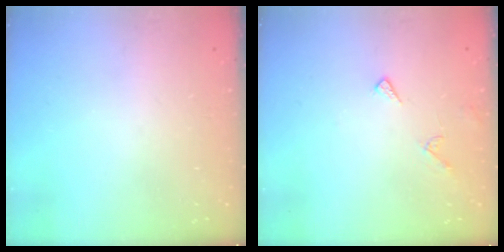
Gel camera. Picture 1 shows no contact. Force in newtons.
{"total": 6.9, "press": 6.9, "slide": 0.5}